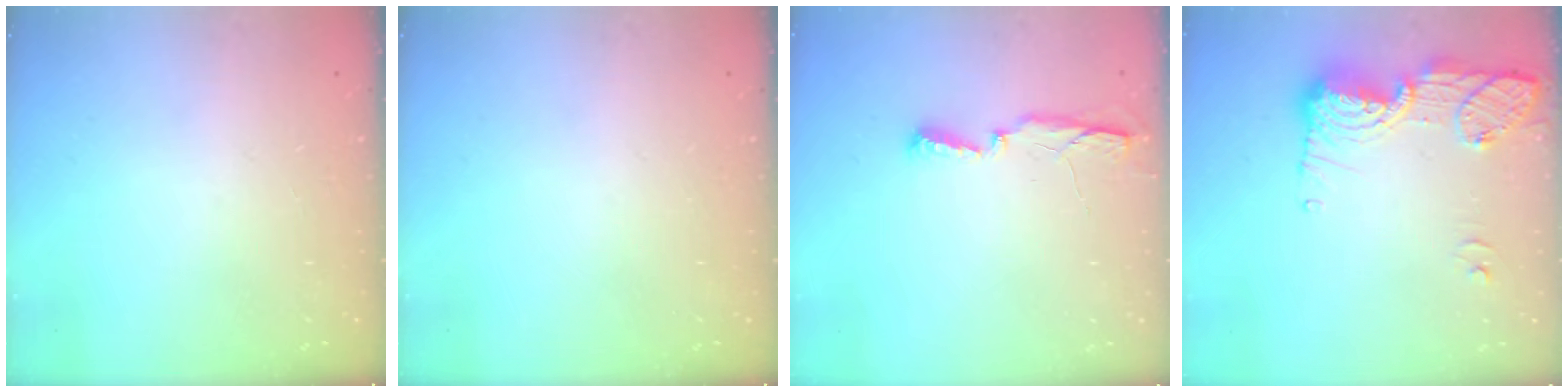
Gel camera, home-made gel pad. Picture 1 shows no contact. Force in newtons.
{"total": 0.0}
{"total": 5.0, "press": 4.9, "slide": 0.9}
{"total": 14.5, "press": 14.3, "slide": 2.9}